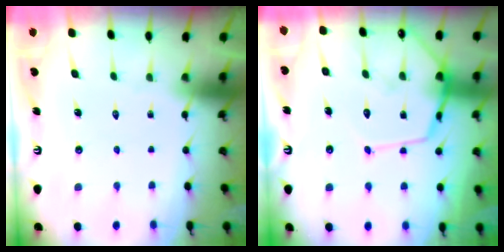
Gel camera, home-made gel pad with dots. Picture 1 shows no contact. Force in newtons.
{"total": 13.8, "press": 13.7, "slide": 1.2}